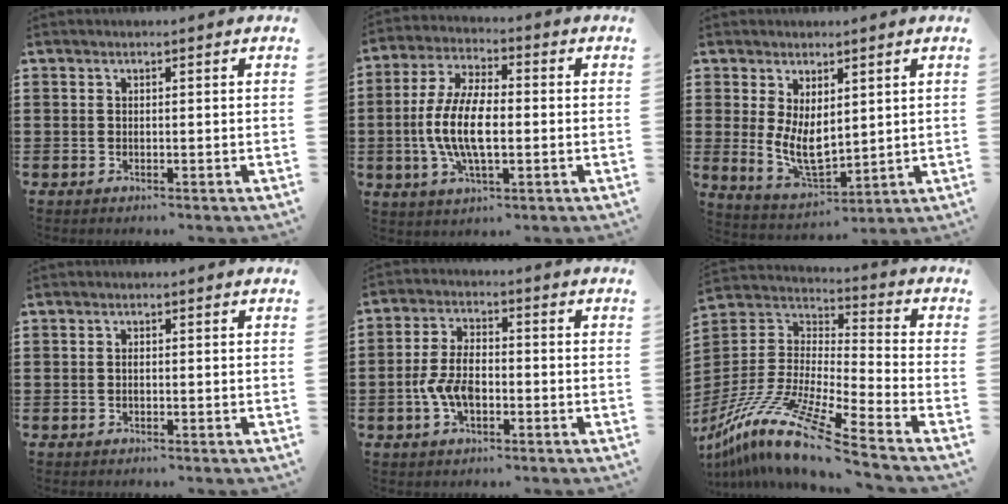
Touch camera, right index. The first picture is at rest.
{"total": 10.3, "force": [-1.4, 4.4, 9.2], "torque": [-0.206, -0.008, -0.032]}
{"total": 6.3, "force": [1.1, 3.6, 5.0], "torque": [-0.102, -0.003, 0.021]}
{"total": 0.6, "force": [-0.1, 0.3, 0.5], "torque": [-0.013, -0.002, -0.002]}
{"total": 6.3, "force": [-1.7, 3.4, 5.0], "torque": [-0.122, 0.000, -0.038]}
{"total": 14.2, "force": [-11.6, 0.1, 8.1], "torque": [-0.177, -0.001, -0.229]}